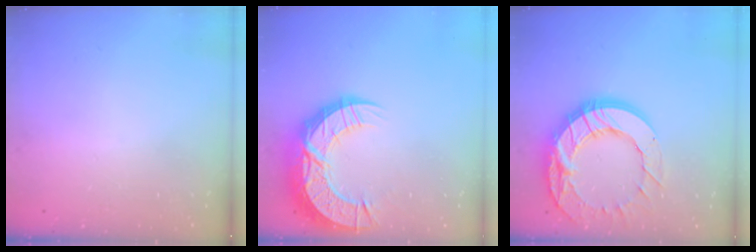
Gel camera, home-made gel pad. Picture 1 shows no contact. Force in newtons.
{"total": 17.6, "press": 17.6, "slide": 1.4}
{"total": 20.9, "press": 20.8, "slide": 1.9}